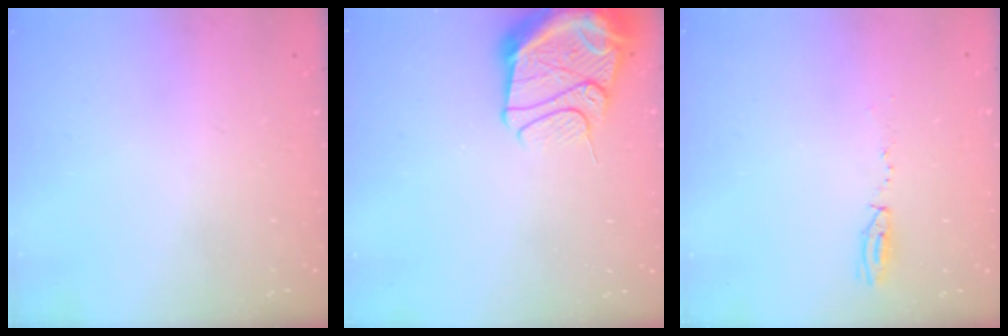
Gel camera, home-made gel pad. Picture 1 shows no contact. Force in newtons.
{"total": 14.8, "press": 14.7, "slide": 1.7}
{"total": 3.9, "press": 3.8, "slide": 0.9}